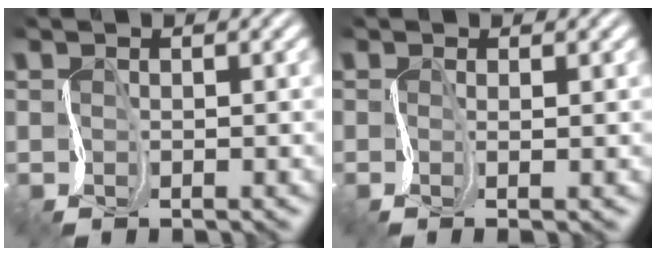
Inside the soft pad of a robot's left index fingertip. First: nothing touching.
{"total": 1.3, "force": [0.3, 0.3, 1.3], "torque": [-0.021, 0.003, 0.004]}